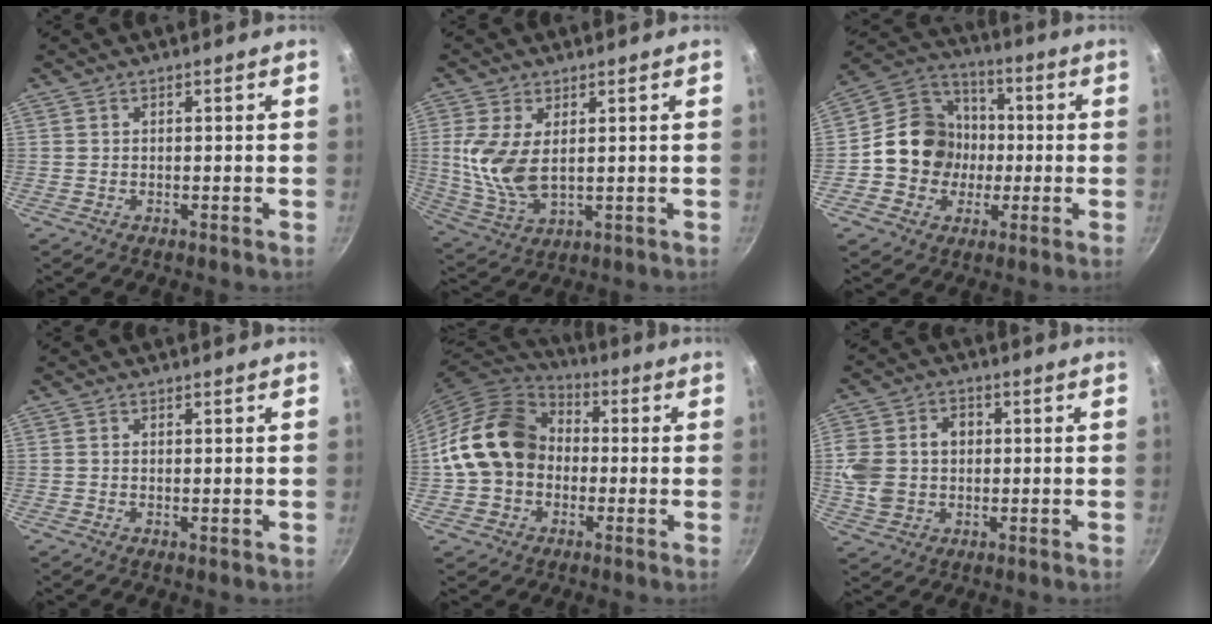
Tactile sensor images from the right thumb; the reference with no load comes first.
{"total": 10.2, "force": [1.8, 5.5, 8.4], "torque": [-0.172, -0.014, 0.046]}
{"total": 14.3, "force": [-1.3, 12.8, 6.3], "torque": [-0.075, 0.033, -0.037]}
{"total": 0.5, "force": [0.1, 0.2, 0.5], "torque": [-0.007, -0.004, 0.000]}
{"total": 16.5, "force": [-0.3, 13.3, 9.7], "torque": [-0.145, 0.038, -0.014]}
{"total": 10.7, "force": [0.6, 8.8, 6.2], "torque": [-0.104, 0.010, 0.005]}